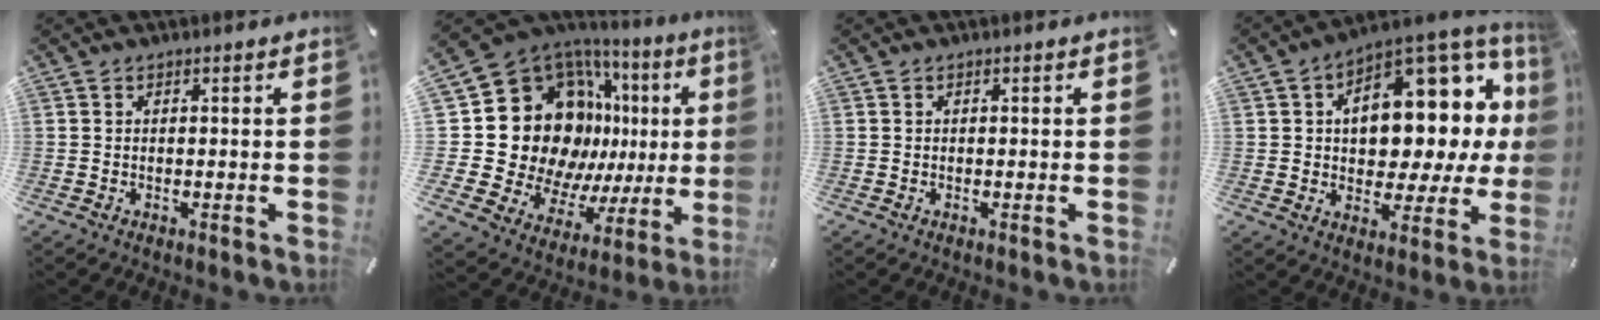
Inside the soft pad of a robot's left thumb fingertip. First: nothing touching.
{"total": 27.8, "force": [5.8, 20.1, 18.2], "torque": [-0.293, -0.078, 0.160]}
{"total": 0.0}
{"total": 16.7, "force": [5.5, 10.1, 12.2], "torque": [-0.151, -0.062, 0.084]}